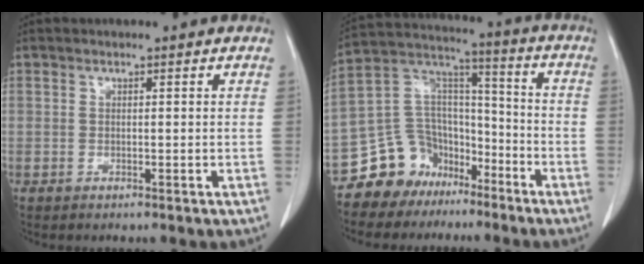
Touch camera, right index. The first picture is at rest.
{"total": 12.2, "force": [-8.5, 8.5, 1.8], "torque": [-0.039, 0.084, -0.146]}